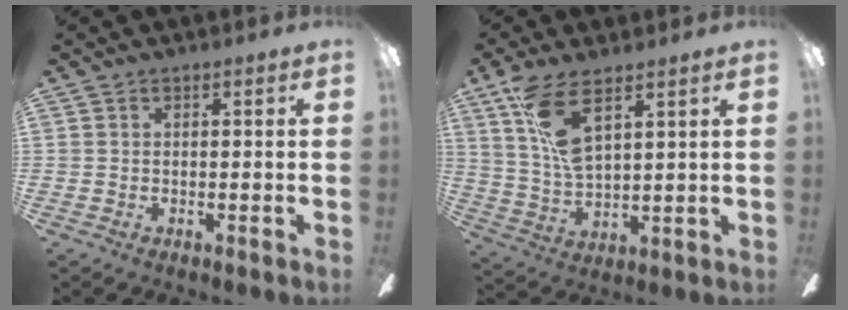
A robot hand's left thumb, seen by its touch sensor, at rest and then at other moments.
{"total": 11.6, "force": [6.5, 4.4, 8.6], "torque": [-0.174, -0.021, 0.122]}